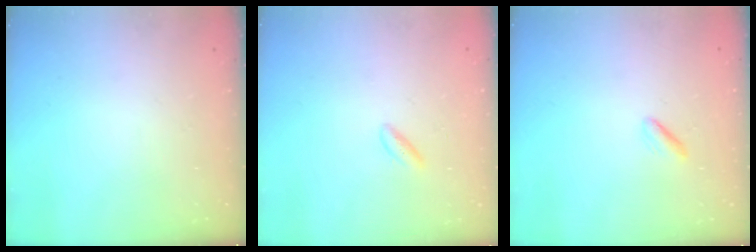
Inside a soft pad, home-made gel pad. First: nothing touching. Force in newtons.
{"total": 2.2, "press": 1.9, "slide": 1.2}
{"total": 1.7, "press": 1.6, "slide": 0.6}